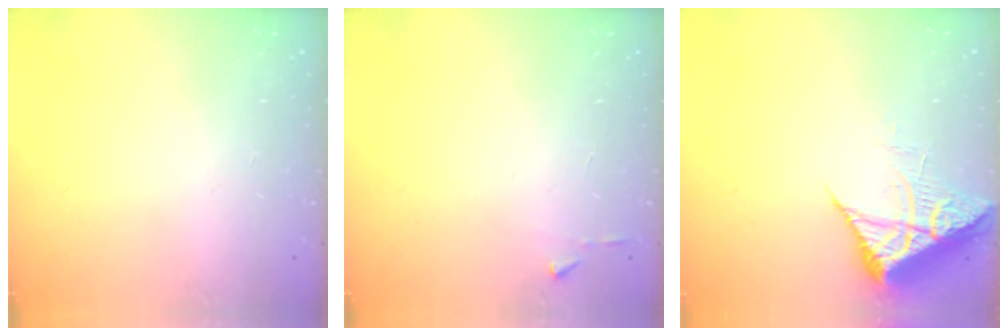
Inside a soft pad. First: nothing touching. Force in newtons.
{"total": 3.2, "press": 3.2, "slide": 0.4}
{"total": 7.2, "press": 7.2, "slide": 0.8}